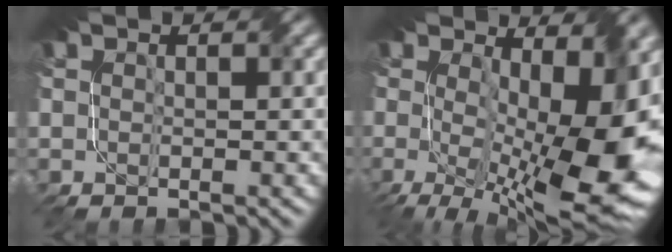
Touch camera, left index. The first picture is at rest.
{"total": 14.7, "force": [-1.2, 6.8, 13.0], "torque": [-0.199, -0.034, -0.003]}